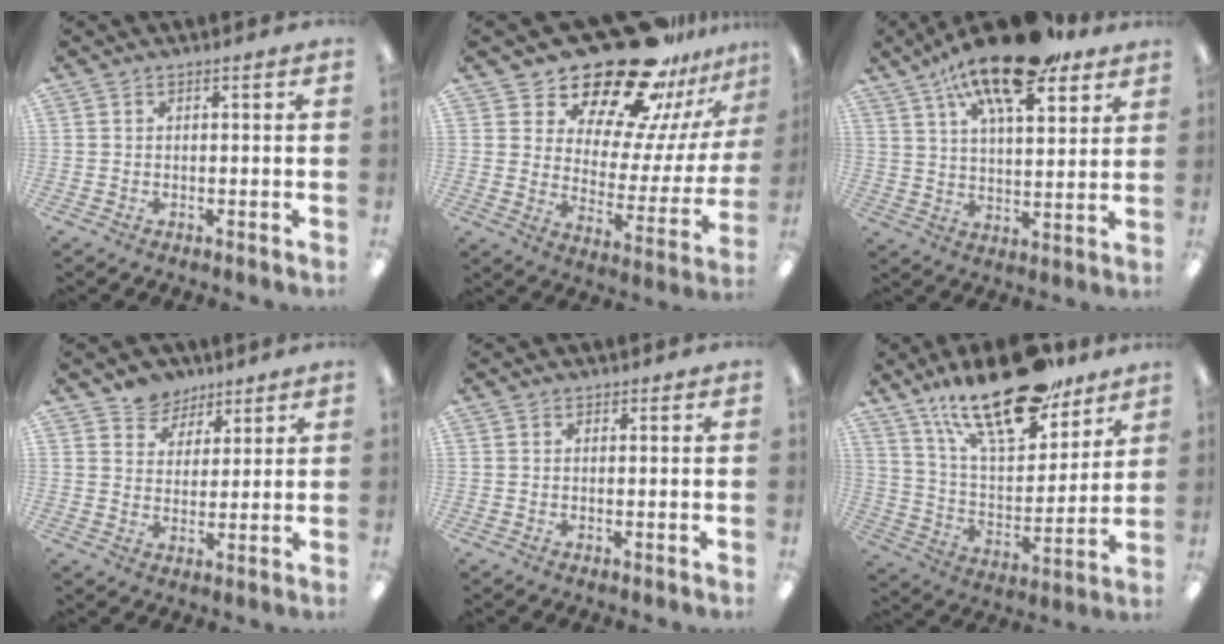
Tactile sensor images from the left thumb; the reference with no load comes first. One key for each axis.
{"total": 26.1, "fx": 20.7, "fy": 10.8, "fz": 11.7, "tx": -0.175, "ty": -0.147, "tz": 0.364}
{"total": 18.3, "fx": 12.3, "fy": 6.6, "fz": 11.8, "tx": -0.199, "ty": -0.055, "tz": 0.204}
{"total": 7.1, "fx": 5.6, "fy": 4.4, "fz": 0.4, "tx": -0.013, "ty": -0.032, "tz": 0.106}
{"total": 0.6, "fx": 0.4, "fy": 0.4, "fz": 0.1, "tx": 0.006, "ty": -0.002, "tz": 0.006}
{"total": 23.4, "fx": 16.6, "fy": 9.2, "fz": 13.8, "tx": -0.236, "ty": -0.092, "tz": 0.287}